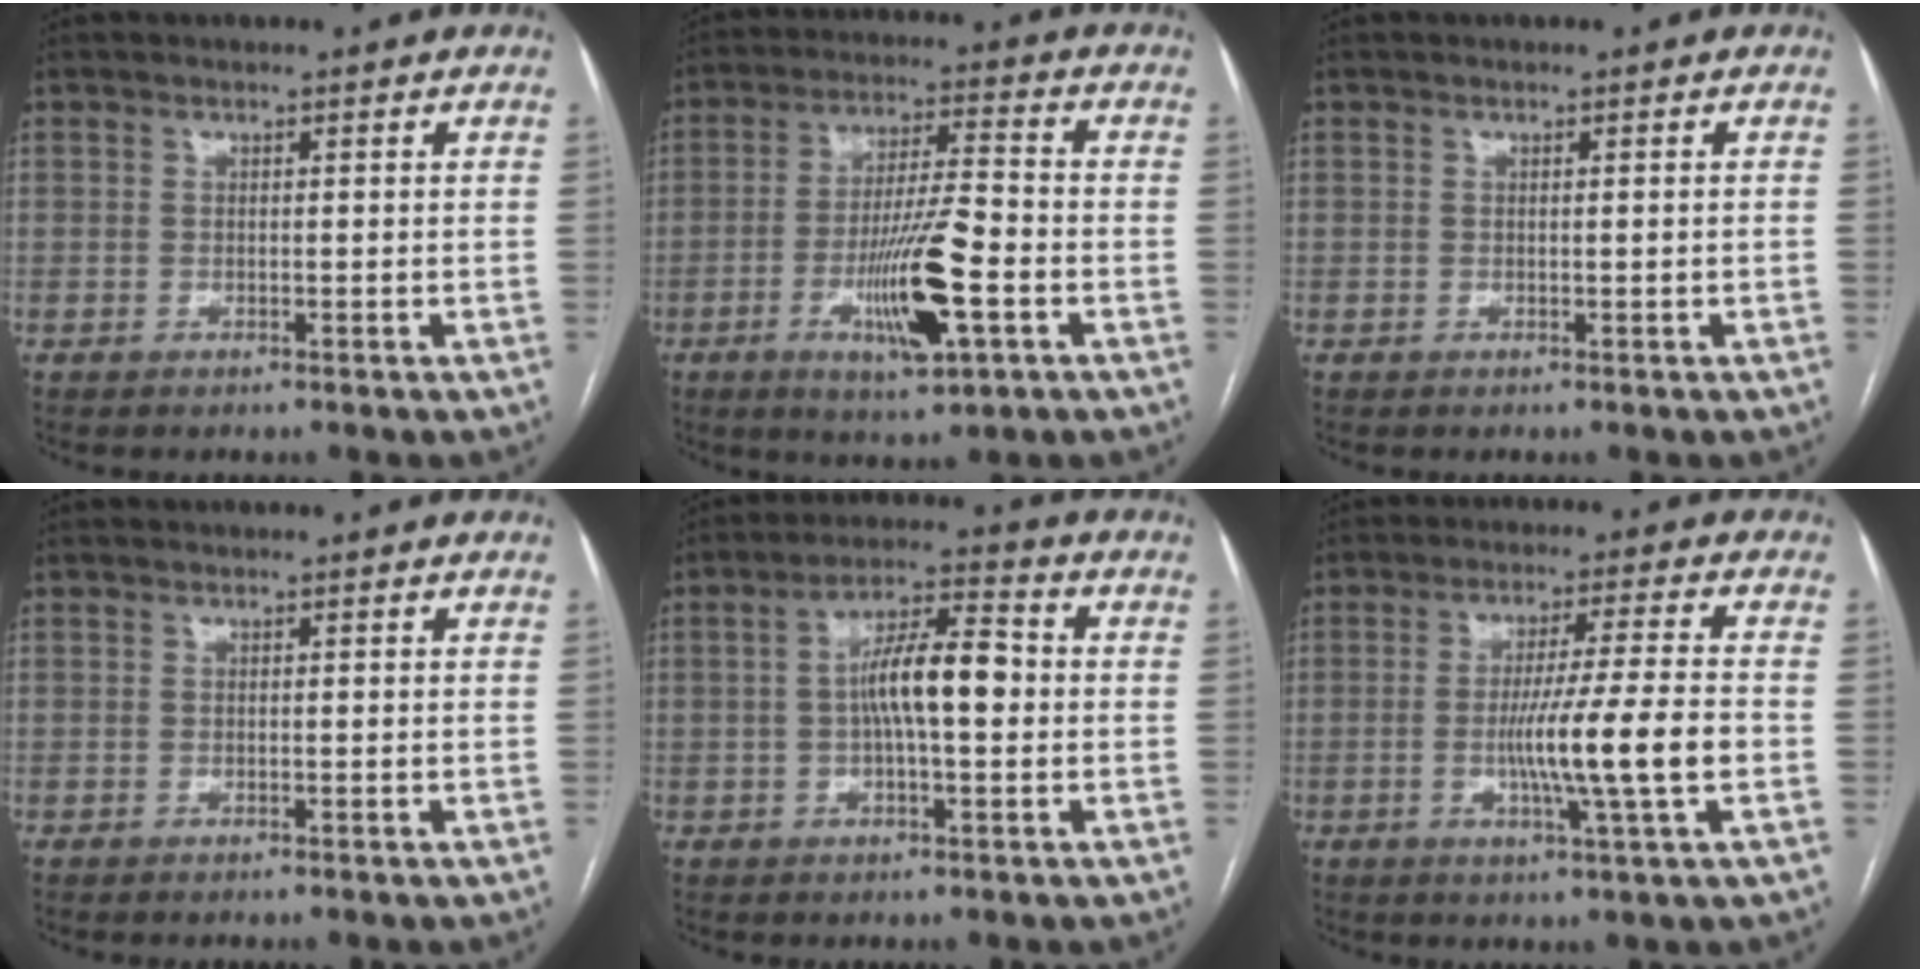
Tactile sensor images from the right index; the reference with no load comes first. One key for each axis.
{"total": 12.4, "fx": -4.1, "fy": 1.4, "fz": 11.6, "tx": -0.212, "ty": -0.010, "tz": -0.069}
{"total": 0.0}
{"total": 0.0}
{"total": 9.2, "fx": 0.0, "fy": 2.2, "fz": 9.0, "tx": -0.165, "ty": 0.021, "tz": -0.005}
{"total": 10.9, "fx": -2.2, "fy": -1.1, "fz": 10.6, "tx": -0.187, "ty": -0.011, "tz": -0.040}